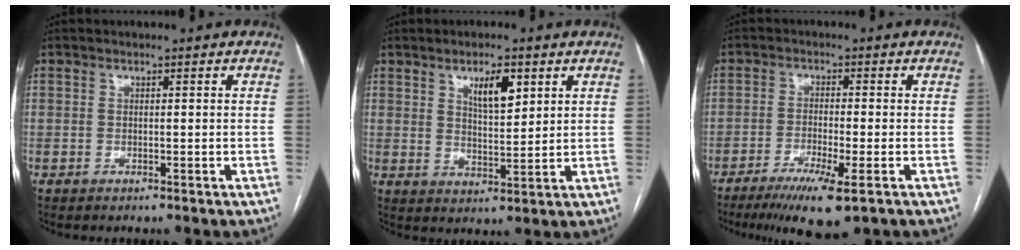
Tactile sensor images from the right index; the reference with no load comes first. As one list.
[{"total": 6.1, "force": [3.1, 1.9, 4.9], "torque": [-0.084, -0.002, 0.055]}, {"total": 8.2, "force": [-4.9, 0.7, 6.6], "torque": [-0.113, -0.021, -0.081]}]